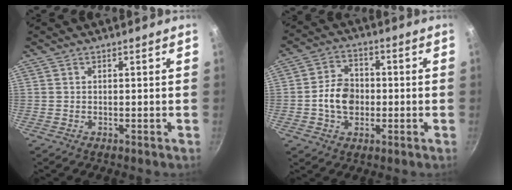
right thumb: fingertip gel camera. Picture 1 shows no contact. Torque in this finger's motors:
{"motor_torque": [0.63, 0.39, 0.70, -0.20, 0.04]}